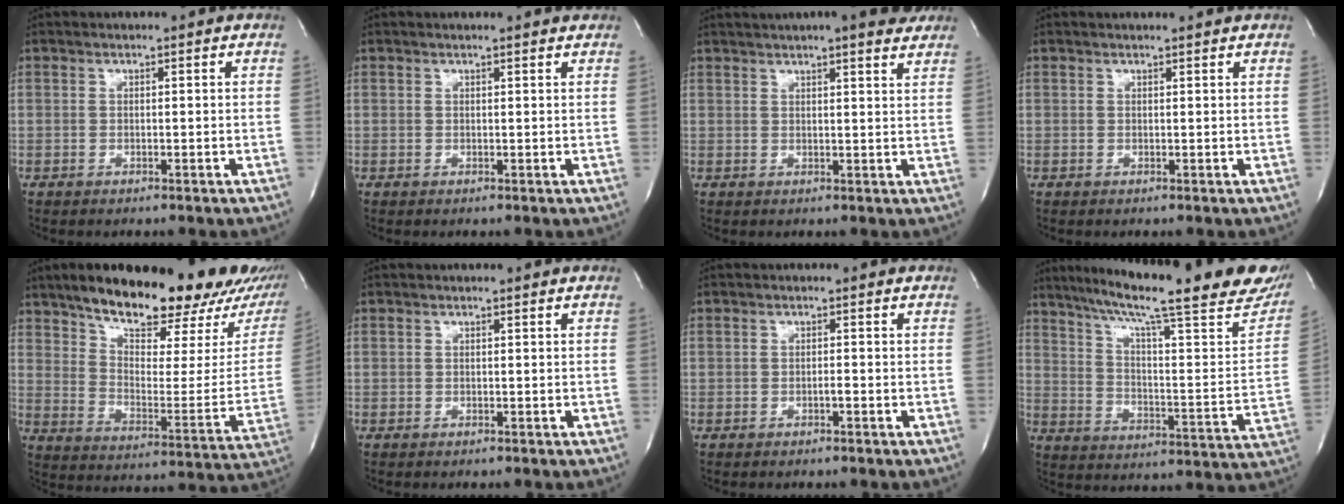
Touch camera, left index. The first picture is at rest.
{"total": 3.1, "force": [3.0, 0.0, 0.8], "torque": [-0.016, 0.007, 0.026]}
{"total": 11.8, "force": [10.0, 1.1, 6.1], "torque": [-0.092, 0.022, 0.120]}
{"total": 2.7, "force": [2.6, -0.1, 0.7], "torque": [-0.011, 0.010, 0.029]}
{"total": 27.7, "force": [20.4, 7.2, 17.3], "torque": [-0.254, -0.011, 0.274]}
{"total": 0.0}
{"total": 0.6, "force": [-0.4, 0.0, 0.5], "torque": [-0.008, 0.001, -0.006]}
{"total": 30.1, "force": [23.2, 3.5, 18.9], "torque": [-0.264, -0.028, 0.305]}